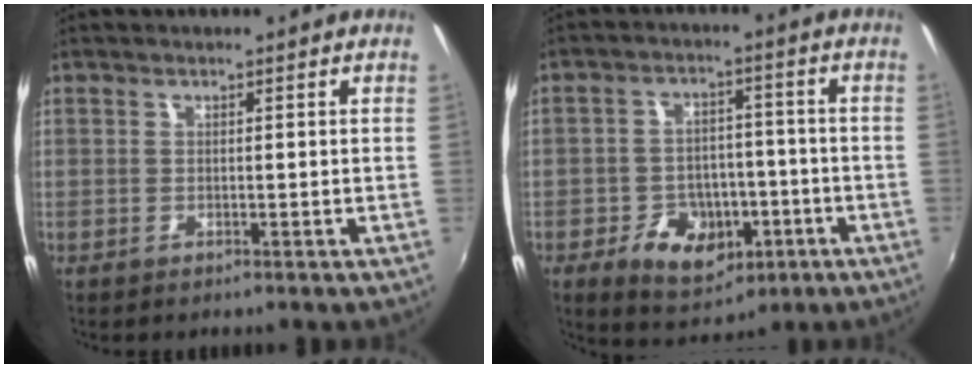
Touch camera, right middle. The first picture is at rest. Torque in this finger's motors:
{"motor_torque": [0.79, -0.88, 0.14, 0.02]}